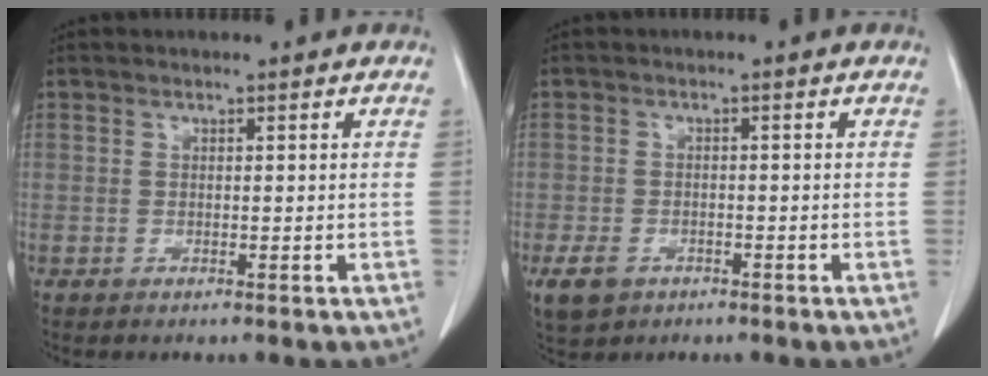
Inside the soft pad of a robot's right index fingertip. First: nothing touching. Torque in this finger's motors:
{"motor_torque": [-0.05, 0.01, -0.38, -0.21]}